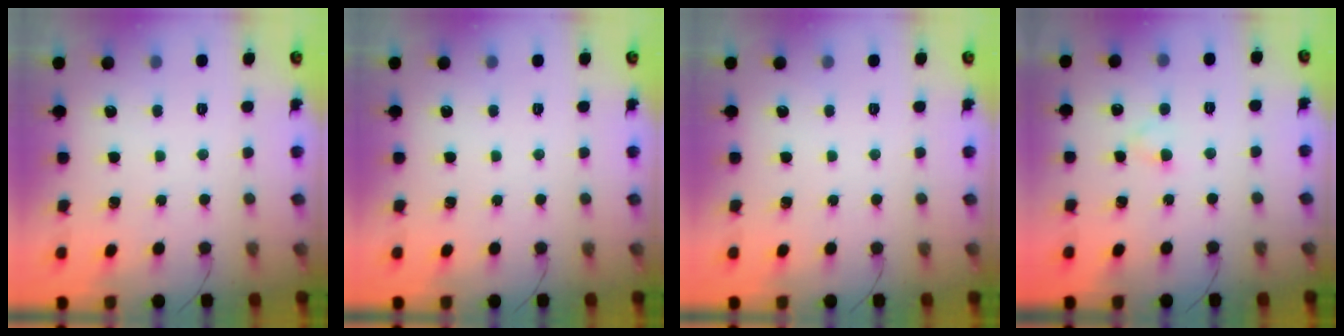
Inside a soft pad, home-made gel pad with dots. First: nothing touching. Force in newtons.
{"total": 0.0}
{"total": 0.0}
{"total": 1.9, "press": 1.7, "slide": 1.0}